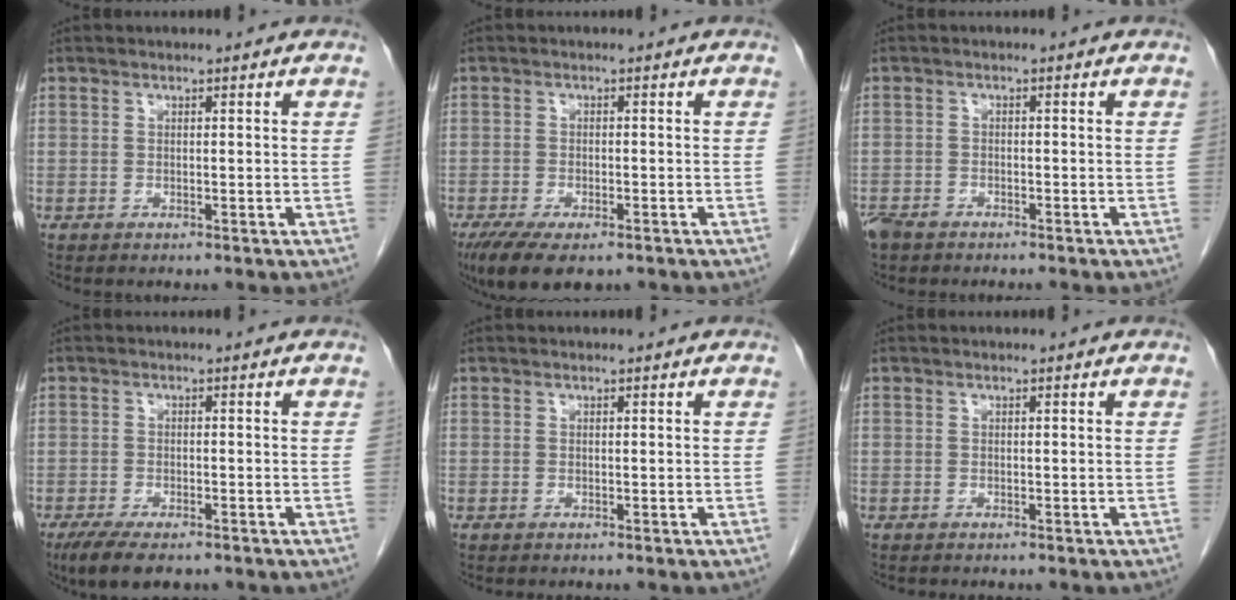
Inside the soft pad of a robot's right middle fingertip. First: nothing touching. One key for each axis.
{"total": 8.4, "fx": -5.8, "fy": 3.1, "fz": 5.2, "tx": -0.085, "ty": -0.015, "tz": -0.092}
{"total": 3.3, "fx": -2.8, "fy": 1.2, "fz": 1.3, "tx": -0.026, "ty": -0.004, "tz": -0.047}
{"total": 6.3, "fx": -4.5, "fy": 2.0, "fz": 3.8, "tx": -0.066, "ty": -0.012, "tz": -0.073}
{"total": 0.0}
{"total": 0.0}